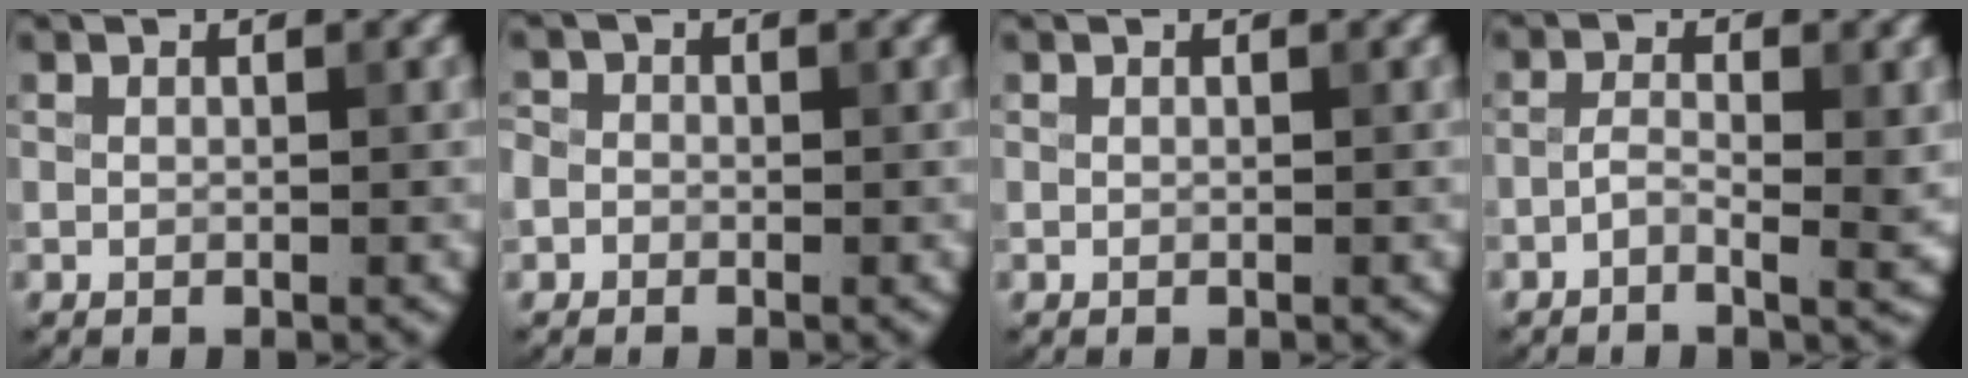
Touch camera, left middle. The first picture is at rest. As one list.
[{"total": 1.7, "force": [-0.5, 1.5, 0.4], "torque": [0.006, 0.006, -0.018]}, {"total": 0.0}, {"total": 2.6, "force": [-0.8, 0.9, 2.3], "torque": [-0.048, -0.003, -0.020]}]